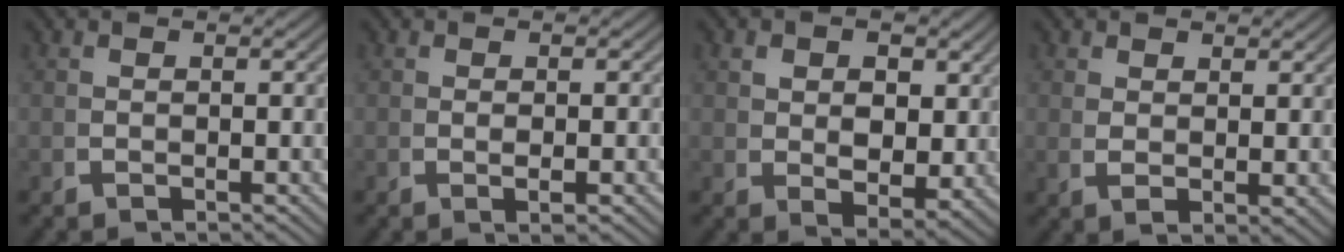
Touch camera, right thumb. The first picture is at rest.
{"total": 1.2, "force": [-0.1, 0.4, 1.2], "torque": [-0.022, 0.003, -0.001]}
{"total": 5.0, "force": [1.3, 3.6, 3.3], "torque": [-0.052, -0.026, 0.033]}
{"total": 1.8, "force": [1.4, 0.3, 1.1], "torque": [-0.015, -0.001, 0.031]}